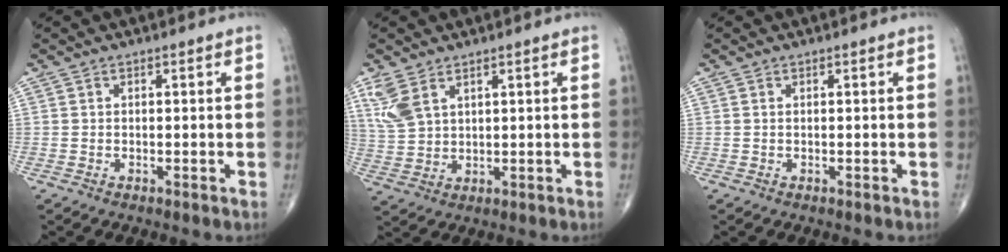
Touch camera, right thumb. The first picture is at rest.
{"total": 6.3, "force": [3.6, 3.3, 3.9], "torque": [-0.087, -0.006, 0.086]}
{"total": 0.0}